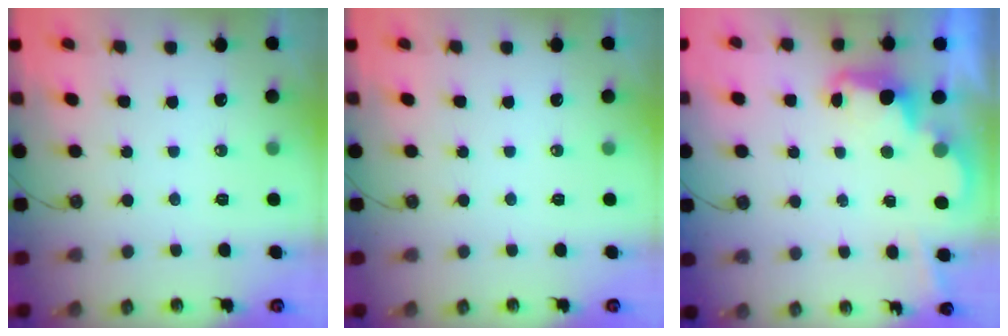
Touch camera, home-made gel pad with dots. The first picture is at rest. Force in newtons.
{"total": 0.0}
{"total": 2.5, "press": 2.5, "slide": 0.6}